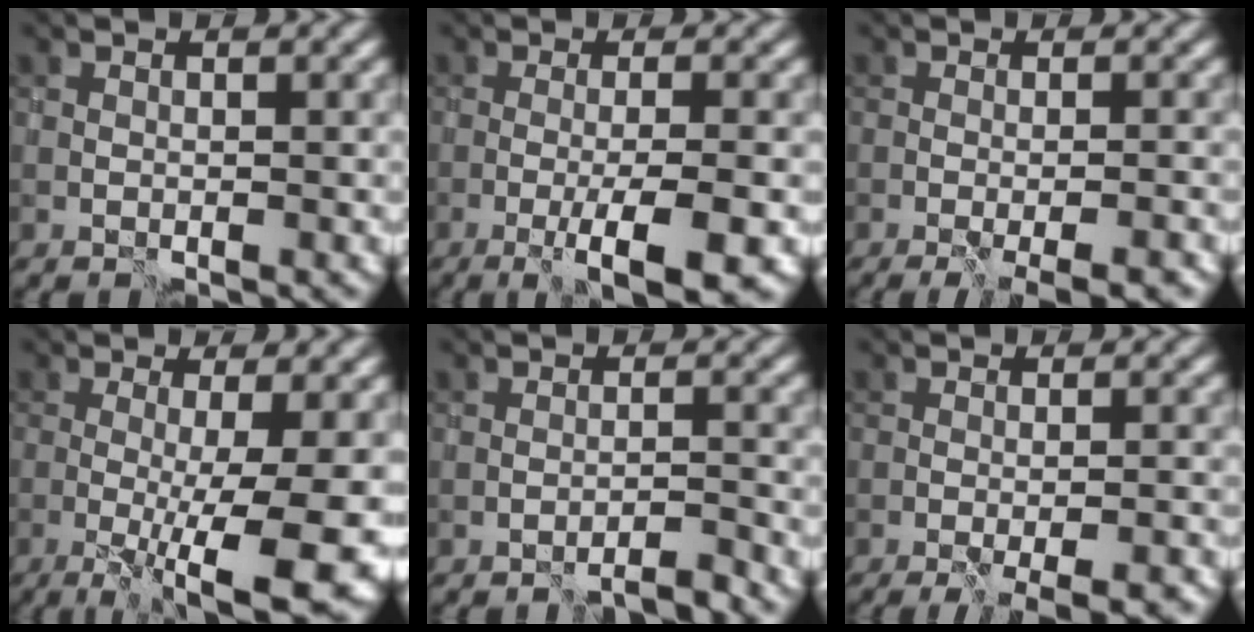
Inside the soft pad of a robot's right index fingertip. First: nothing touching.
{"total": 5.2, "force": [-2.5, 0.2, 4.6], "torque": [-0.063, 0.004, -0.043]}
{"total": 4.4, "force": [-2.8, 0.6, 3.4], "torque": [-0.032, -0.002, -0.028]}
{"total": 9.9, "force": [-1.9, 1.8, 9.5], "torque": [-0.125, -0.015, -0.023]}
{"total": 2.2, "force": [-2.0, -0.8, 0.4], "torque": [0.004, 0.005, -0.036]}
{"total": 5.3, "force": [-3.6, 0.8, 3.8], "torque": [-0.039, -0.009, -0.041]}